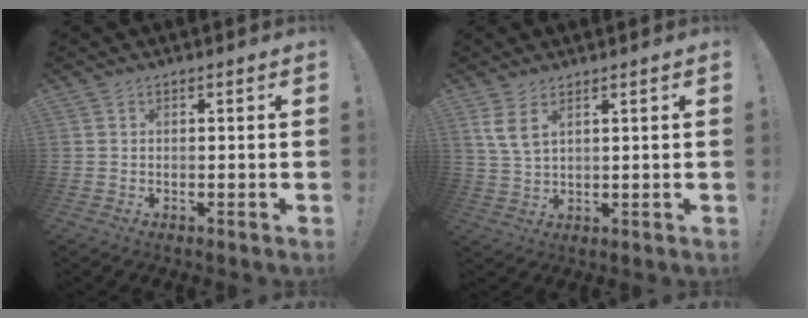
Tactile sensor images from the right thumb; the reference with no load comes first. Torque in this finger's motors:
{"motor_torque": [0.21, 0.38, 0.06, 0.01, 0.00]}